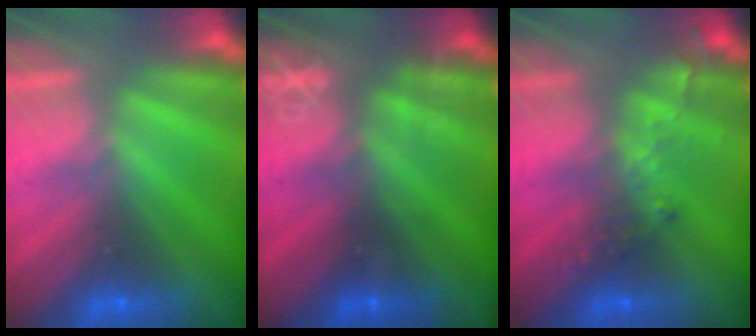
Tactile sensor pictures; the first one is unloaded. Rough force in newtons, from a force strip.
{"total": 3.0}
{"total": 2.8}